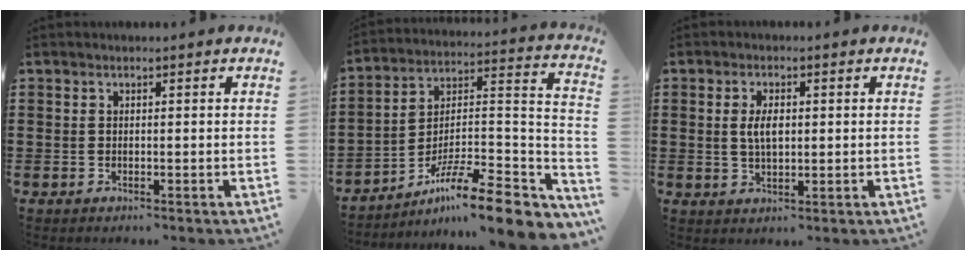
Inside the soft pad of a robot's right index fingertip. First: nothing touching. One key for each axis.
{"total": 11.8, "fx": -8.6, "fy": 2.0, "fz": 7.8, "tx": -0.120, "ty": 0.010, "tz": -0.159}
{"total": 3.7, "fx": 0.4, "fy": 1.7, "fz": 3.2, "tx": -0.057, "ty": 0.003, "tz": 0.003}